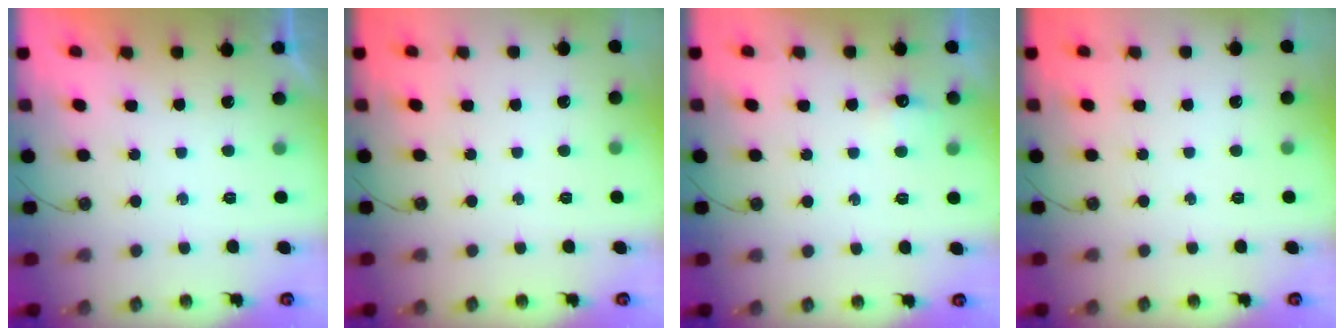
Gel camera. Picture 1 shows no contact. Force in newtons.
{"total": 0.0}
{"total": 4.3, "press": 4.3, "slide": 0.7}
{"total": 0.0}